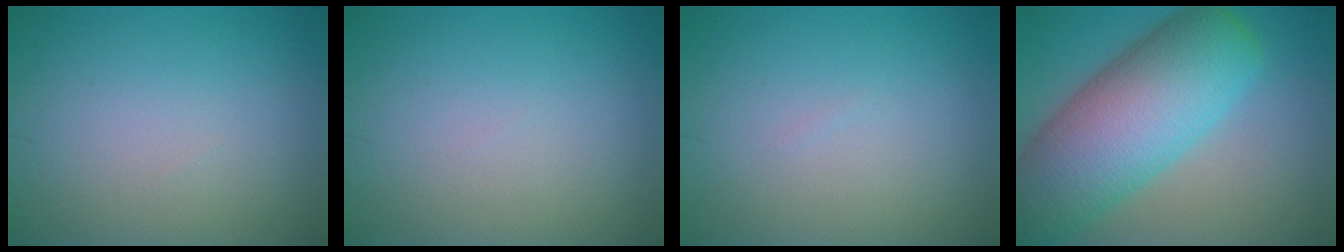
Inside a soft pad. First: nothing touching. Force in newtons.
{"total": 0.0}
{"total": 0.0}
{"total": 12.2, "press": 12.2, "slide": 0.6}